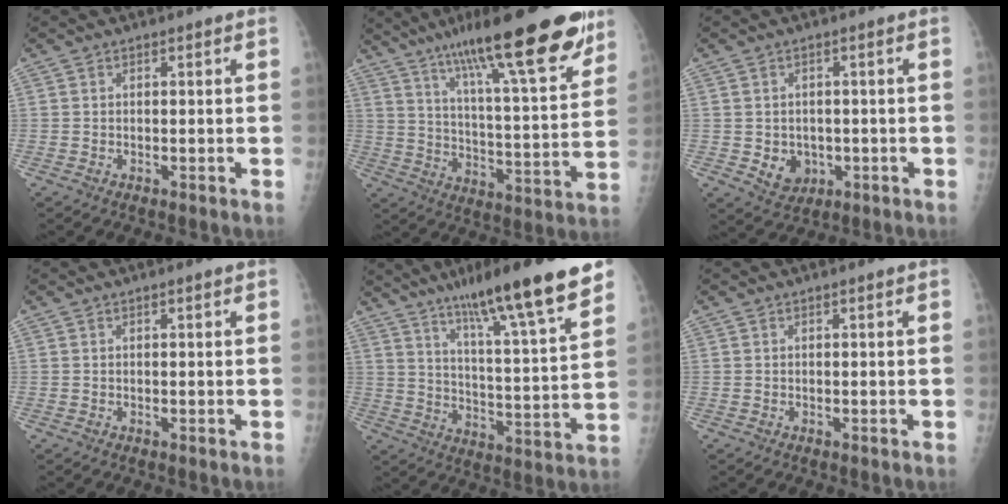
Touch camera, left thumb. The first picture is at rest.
{"total": 26.0, "force": [16.9, 5.1, 19.1], "torque": [-0.274, -0.047, 0.265]}
{"total": 5.0, "force": [-1.0, 4.3, 2.5], "torque": [-0.016, 0.002, -0.001]}
{"total": 1.0, "force": [0.5, 0.1, 0.8], "torque": [-0.014, 0.001, 0.006]}
{"total": 21.8, "force": [14.9, 2.3, 15.8], "torque": [-0.227, -0.057, 0.234]}
{"total": 0.7, "force": [0.3, 0.0, 0.6], "torque": [-0.011, 0.001, 0.004]}